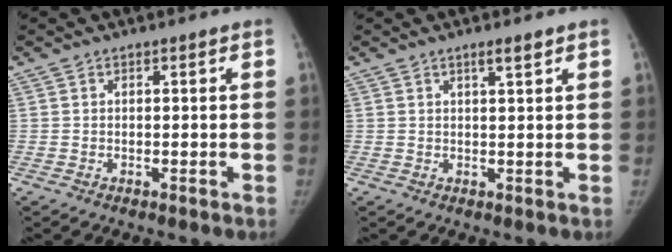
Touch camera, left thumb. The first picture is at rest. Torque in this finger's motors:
{"motor_torque": [-0.16, -0.02, 0.41, -0.03, -0.06]}